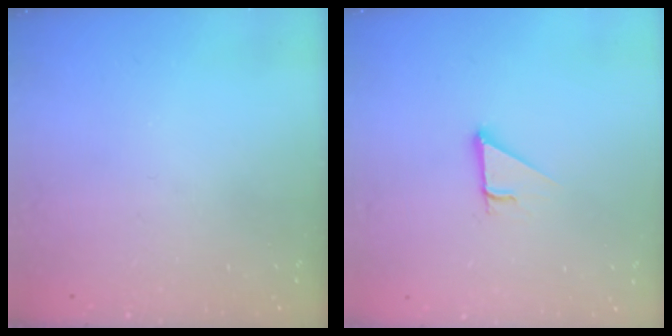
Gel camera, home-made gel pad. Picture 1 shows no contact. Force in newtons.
{"total": 2.7, "press": 2.7, "slide": 0.3}